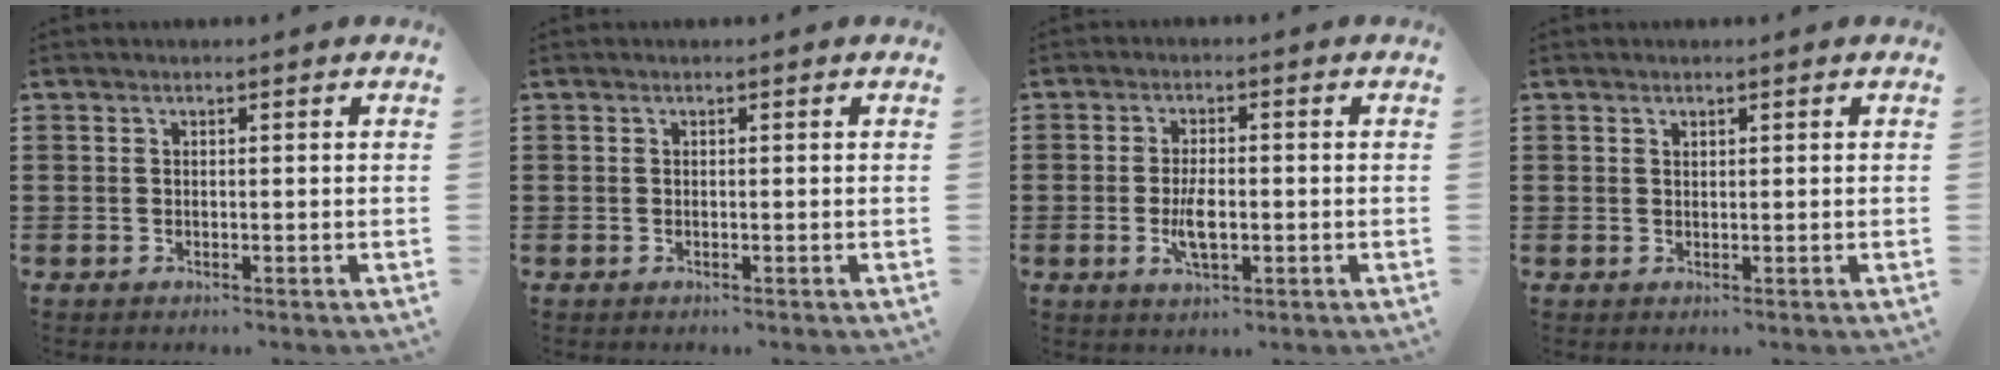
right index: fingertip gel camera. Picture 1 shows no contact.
{"total": 0.0}
{"total": 4.7, "force": [-1.0, 1.9, 4.2], "torque": [-0.087, 0.000, -0.019]}
{"total": 0.6, "force": [0.4, 0.4, 0.1], "torque": [-0.003, 0.002, 0.008]}